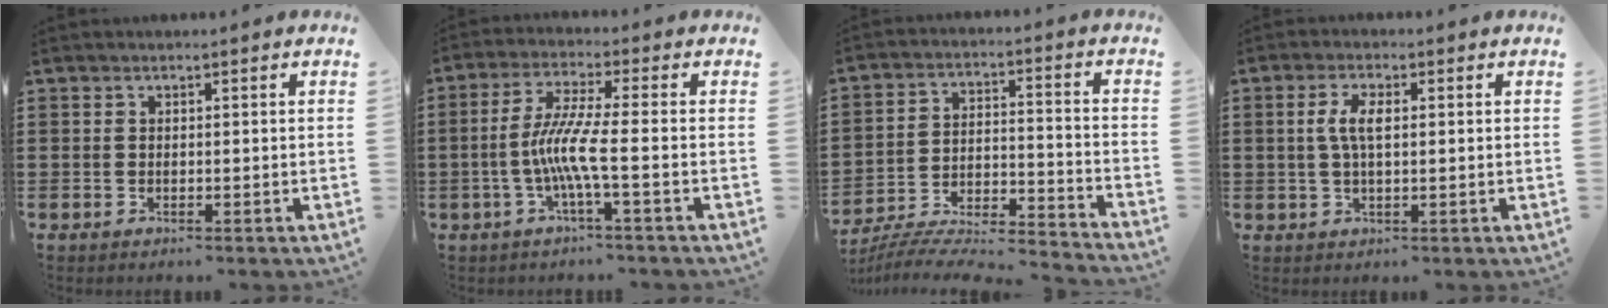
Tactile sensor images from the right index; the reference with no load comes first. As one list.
[{"total": 7.2, "force": [-1.6, -0.4, 7.0], "torque": [-0.148, -0.014, -0.039]}, {"total": 6.0, "force": [-5.7, 0.3, 1.8], "torque": [-0.036, -0.007, -0.117]}, {"total": 4.2, "force": [0.7, 1.5, 3.8], "torque": [-0.084, 0.005, 0.009]}]